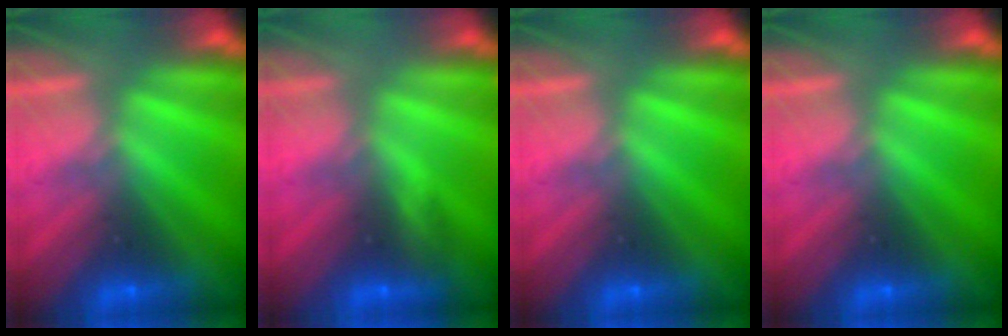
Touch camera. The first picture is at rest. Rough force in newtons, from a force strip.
{"total": 3.1}
{"total": 0.0}
{"total": 0.0}